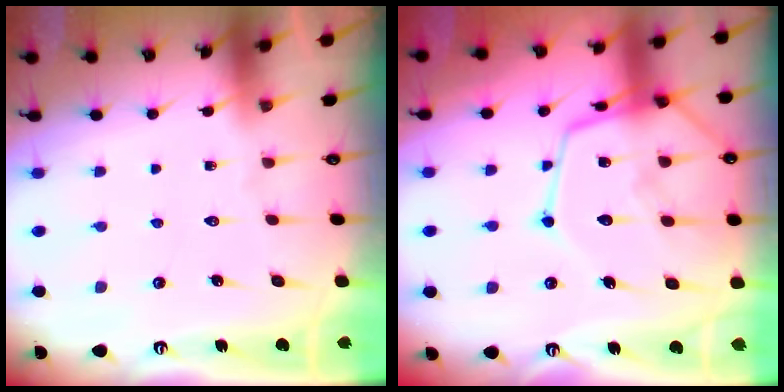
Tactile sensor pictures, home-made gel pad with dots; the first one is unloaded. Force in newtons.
{"total": 16.7, "press": 16.7, "slide": 1.7}